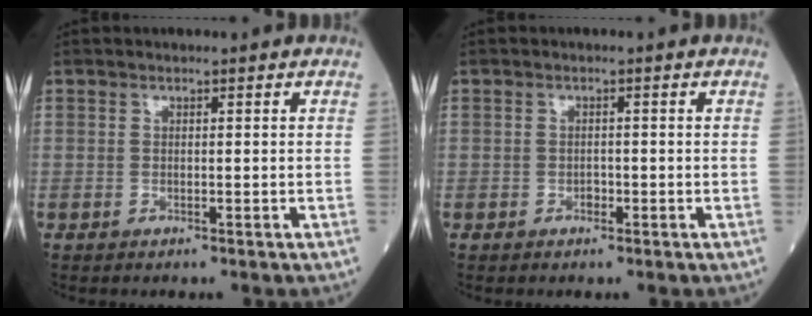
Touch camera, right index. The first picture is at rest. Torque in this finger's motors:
{"motor_torque": [0.14, -0.03, -0.02, -0.01]}